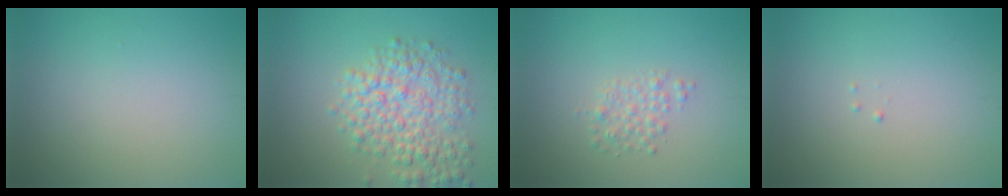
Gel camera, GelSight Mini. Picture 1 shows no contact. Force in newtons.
{"total": 5.4, "press": 5.4, "slide": 0.2}
{"total": 1.5, "press": 1.5, "slide": 0.0}
{"total": 0.0}